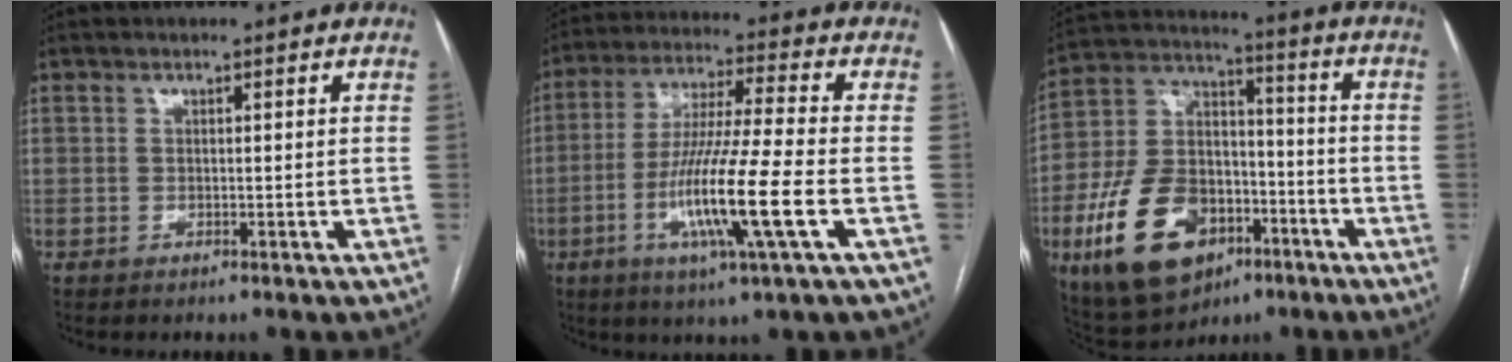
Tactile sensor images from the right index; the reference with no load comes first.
{"total": 14.5, "force": [-4.4, -0.7, 13.9], "torque": [-0.274, -0.018, -0.087]}
{"total": 19.1, "force": [-8.2, 11.9, 12.4], "torque": [-0.254, 0.019, -0.134]}